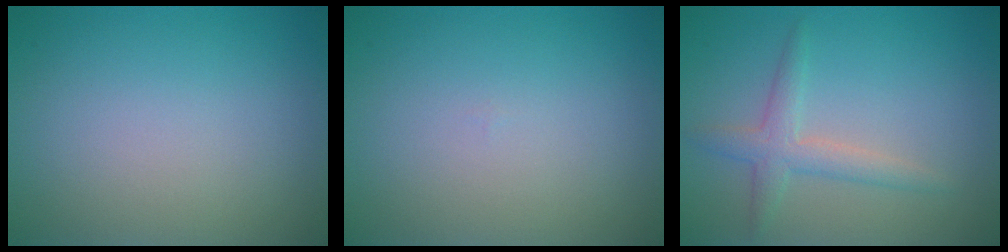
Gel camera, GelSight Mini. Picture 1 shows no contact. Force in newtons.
{"total": 0.0}
{"total": 2.5, "press": 2.5, "slide": 0.1}